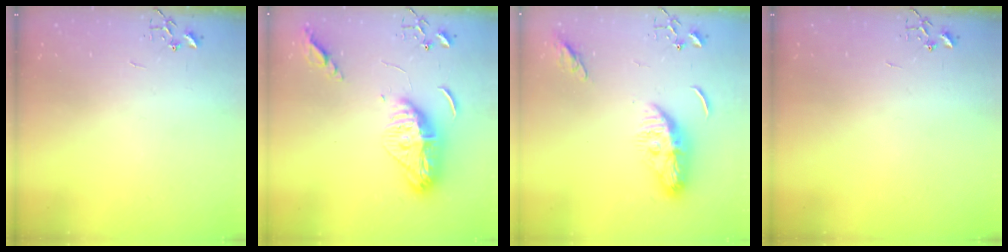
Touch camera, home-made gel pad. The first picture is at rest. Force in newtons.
{"total": 13.7, "press": 13.7, "slide": 1.4}
{"total": 11.4, "press": 11.3, "slide": 1.0}
{"total": 0.0}